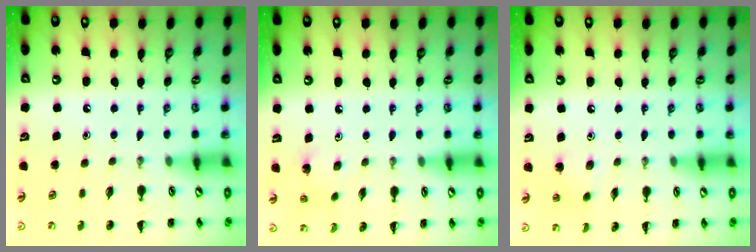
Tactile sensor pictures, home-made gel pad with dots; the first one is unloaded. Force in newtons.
{"total": 2.1, "press": 2.0, "slide": 0.7}
{"total": 2.8, "press": 2.7, "slide": 0.6}